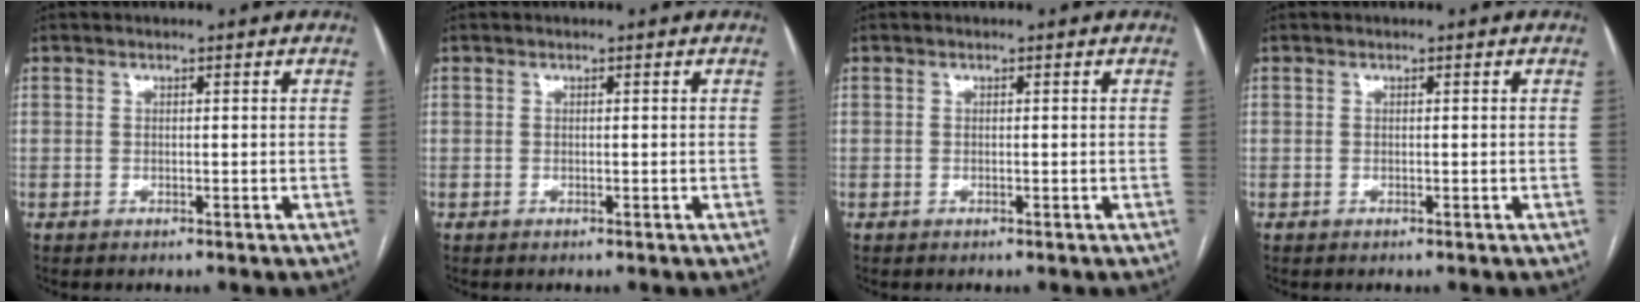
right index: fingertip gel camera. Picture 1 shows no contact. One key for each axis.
{"total": 0.0}
{"total": 0.0}
{"total": 0.0}